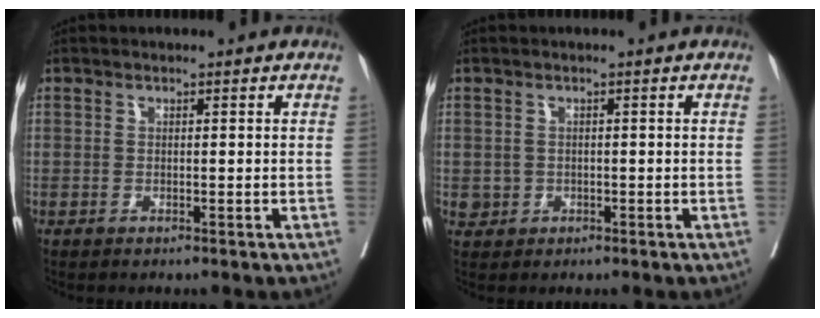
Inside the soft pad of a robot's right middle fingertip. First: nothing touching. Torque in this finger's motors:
{"motor_torque": [0.20, -0.11, 0.02, 0.00]}